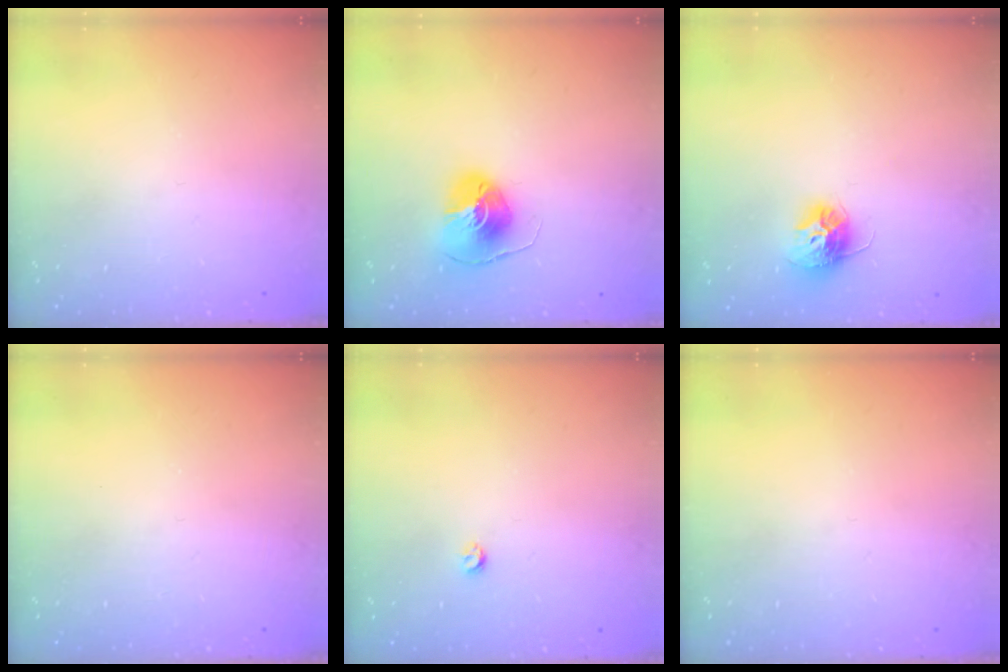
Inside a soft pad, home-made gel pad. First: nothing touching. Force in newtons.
{"total": 8.1, "press": 8.1, "slide": 0.1}
{"total": 10.5, "press": 10.4, "slide": 0.9}
{"total": 0.0}
{"total": 2.9, "press": 2.8, "slide": 0.5}
{"total": 0.0}